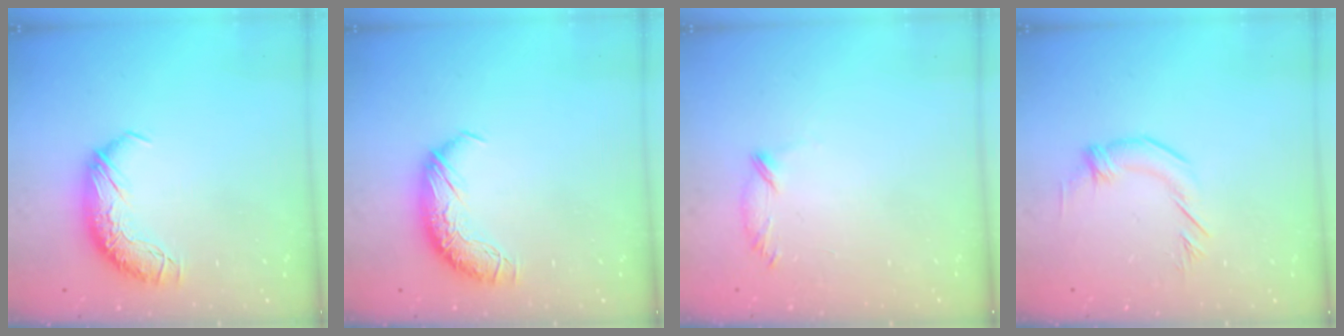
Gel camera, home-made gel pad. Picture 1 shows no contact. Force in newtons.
{"total": 0.0}
{"total": 6.5, "press": 6.4, "slide": 0.9}
{"total": 2.8, "press": 2.8, "slide": 0.2}